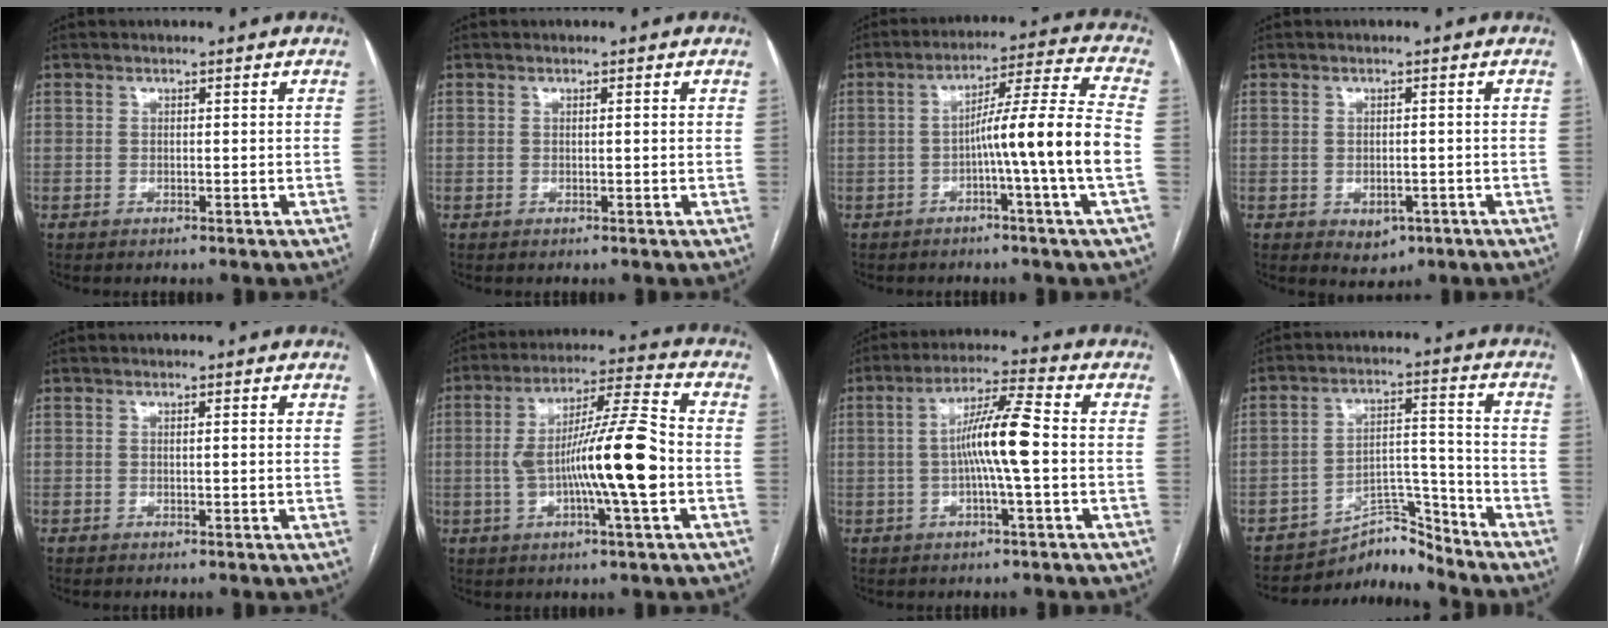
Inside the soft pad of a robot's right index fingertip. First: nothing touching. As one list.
[{"total": 0.6, "force": [0.2, -0.1, 0.5], "torque": [-0.008, 0.000, 0.001]}, {"total": 11.8, "force": [-2.7, -2.2, 11.3], "torque": [-0.176, 0.013, -0.047]}, {"total": 3.0, "force": [-1.3, 2.1, 1.7], "torque": [-0.018, -0.001, -0.006]}, {"total": 0.8, "force": [0.2, -0.1, 0.8], "torque": [-0.012, 0.002, 0.001]}, {"total": 14.5, "force": [-2.1, 0.7, 14.4], "torque": [-0.248, 0.009, -0.040]}, {"total": 9.0, "force": [-0.6, 0.0, 9.0], "torque": [-0.165, 0.012, -0.018]}, {"total": 6.5, "force": [-6.5, 0.9, -0.6], "torque": [0.019, 0.047, -0.107]}]